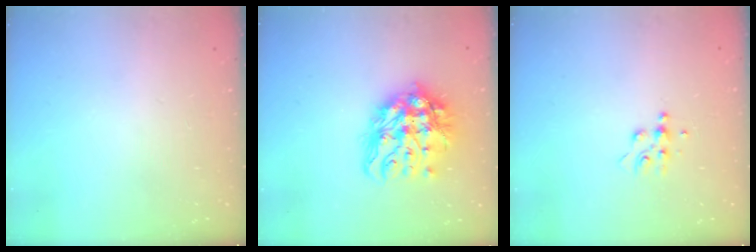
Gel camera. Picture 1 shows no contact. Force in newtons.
{"total": 16.4, "press": 16.4, "slide": 1.4}
{"total": 6.3, "press": 6.3, "slide": 0.8}